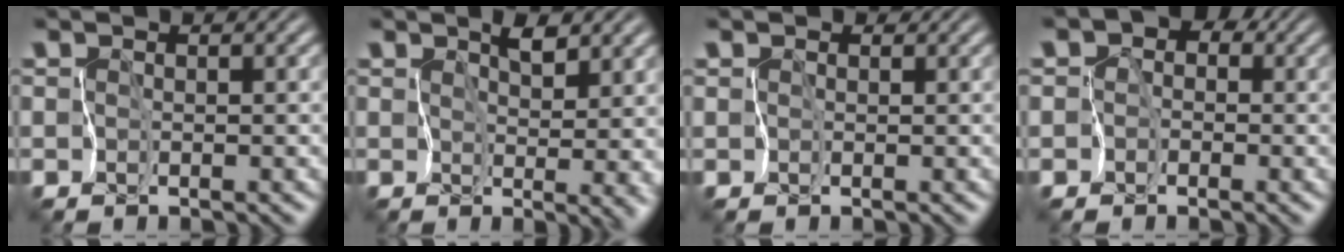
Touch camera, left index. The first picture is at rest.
{"total": 4.4, "force": [1.9, 1.0, 3.9], "torque": [-0.063, 0.003, 0.033]}
{"total": 1.2, "force": [0.5, 0.9, 0.5], "torque": [0.002, 0.015, -0.002]}
{"total": 4.8, "force": [0.3, 4.2, 2.3], "torque": [-0.014, 0.034, -0.042]}